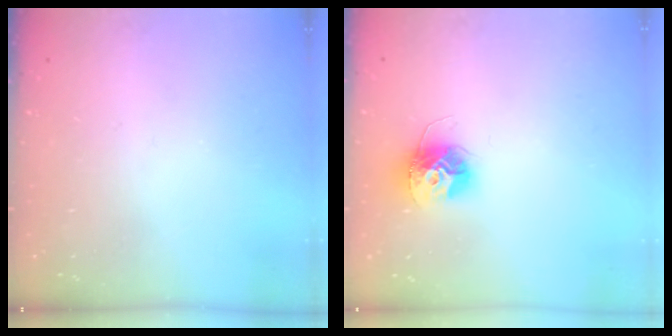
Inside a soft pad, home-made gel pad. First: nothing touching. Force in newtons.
{"total": 11.8, "press": 11.8, "slide": 0.9}